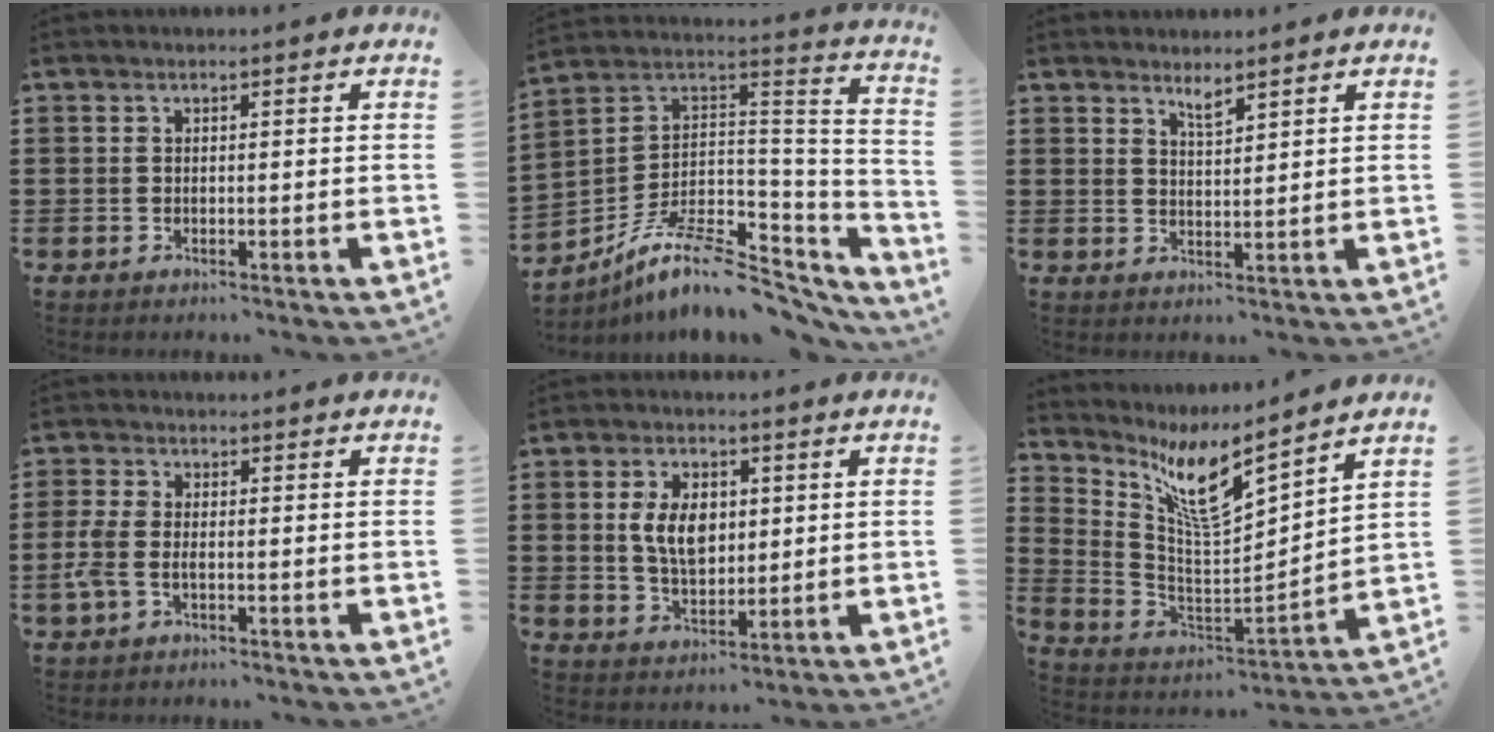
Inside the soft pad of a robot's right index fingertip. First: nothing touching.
{"total": 10.1, "force": [-6.8, 3.7, 6.5], "torque": [-0.130, 0.008, -0.130]}
{"total": 2.3, "force": [2.1, 0.3, 0.8], "torque": [-0.020, 0.003, 0.038]}
{"total": 3.5, "force": [-1.2, 1.6, 2.9], "torque": [-0.078, -0.008, -0.029]}
{"total": 7.1, "force": [1.1, 4.4, 5.4], "torque": [-0.122, 0.008, 0.012]}
{"total": 9.2, "force": [6.4, 1.9, 6.3], "torque": [-0.147, -0.027, 0.112]}